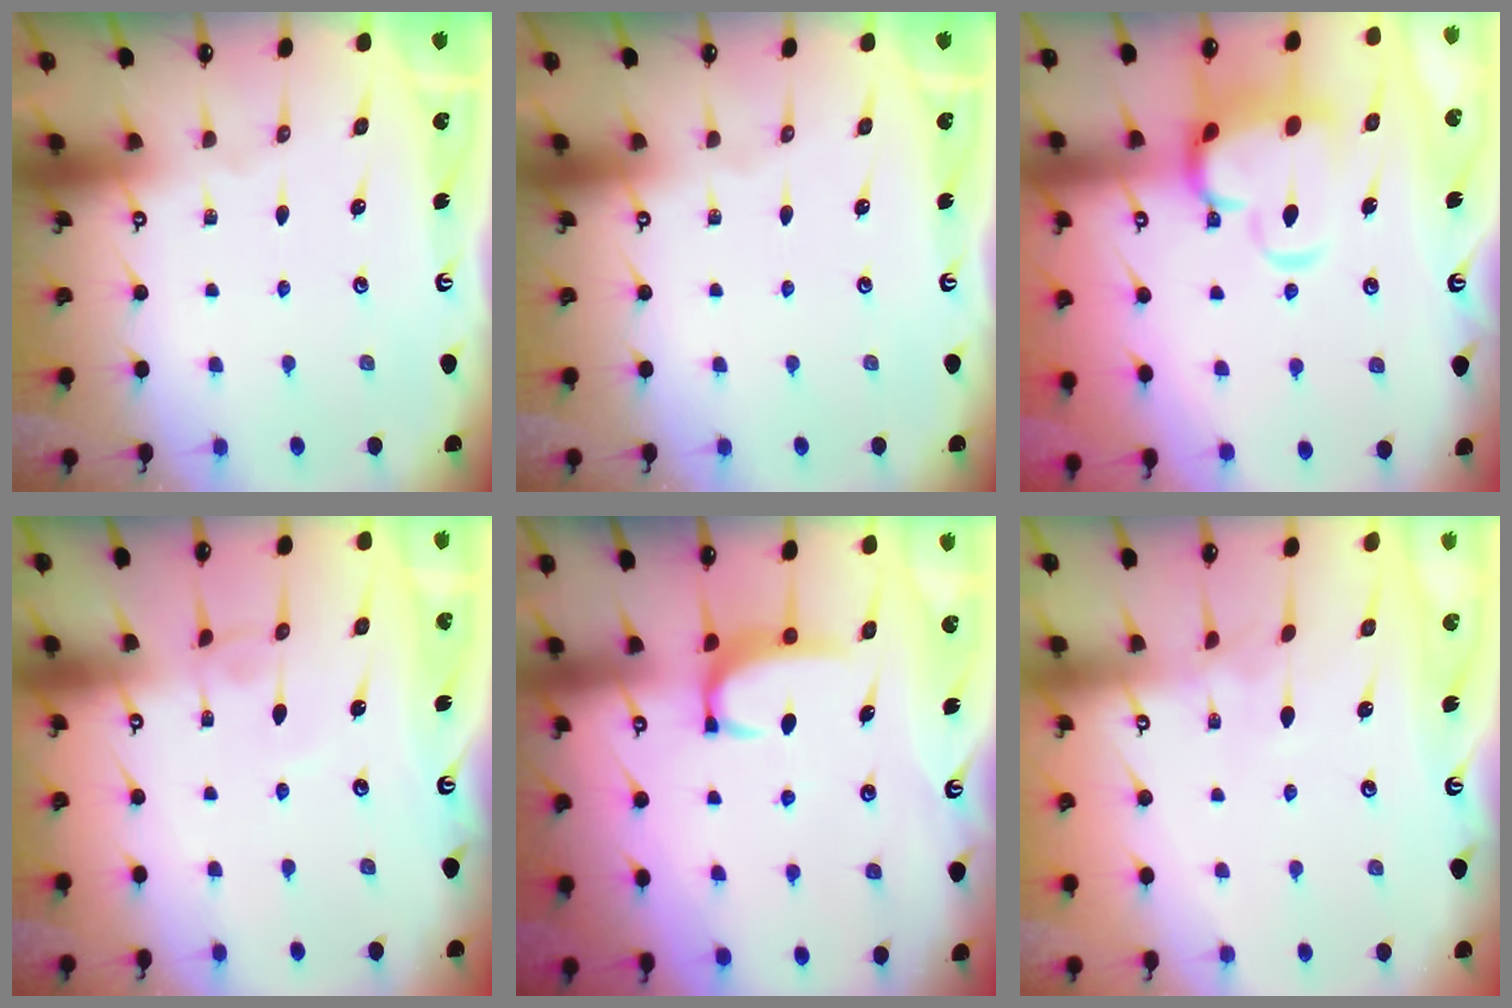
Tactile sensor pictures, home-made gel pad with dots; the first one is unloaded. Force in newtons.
{"total": 0.0}
{"total": 7.8, "press": 7.6, "slide": 1.8}
{"total": 3.1, "press": 3.1, "slide": 0.1}
{"total": 2.8, "press": 2.8, "slide": 0.4}
{"total": 5.0, "press": 5.0, "slide": 0.2}